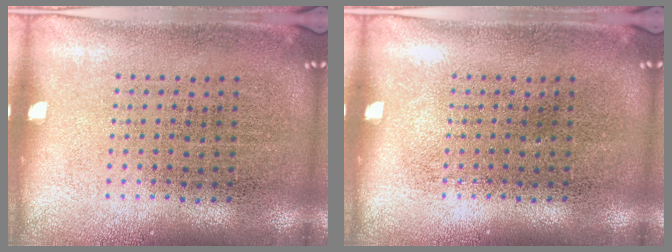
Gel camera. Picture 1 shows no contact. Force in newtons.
{"total": 0.0}